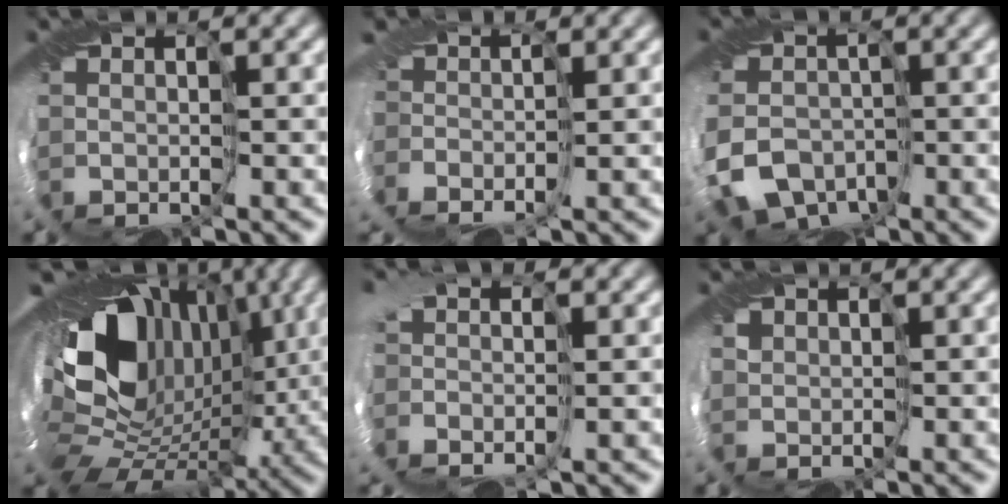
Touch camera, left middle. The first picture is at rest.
{"total": 2.4, "force": [-1.4, 1.6, 1.1], "torque": [-0.022, -0.002, -0.028]}
{"total": 6.2, "force": [-3.2, 4.7, 2.6], "torque": [-0.039, -0.012, -0.070]}
{"total": 17.3, "force": [1.7, 12.0, 12.4], "torque": [-0.210, -0.010, 0.032]}
{"total": 2.8, "force": [-0.6, 1.9, 2.0], "torque": [-0.031, 0.003, -0.015]}
{"total": 1.0, "force": [0.4, 0.9, -0.1], "torque": [0.003, -0.001, 0.004]}